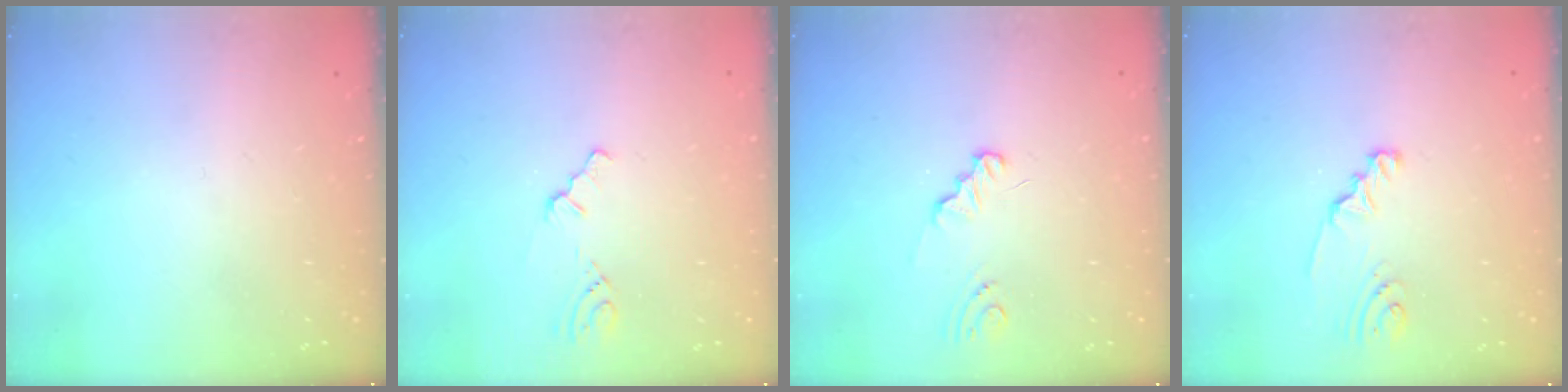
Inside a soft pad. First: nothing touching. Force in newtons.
{"total": 1.3, "press": 1.3, "slide": 0.2}
{"total": 1.5, "press": 1.4, "slide": 0.1}
{"total": 2.3, "press": 2.3, "slide": 0.1}